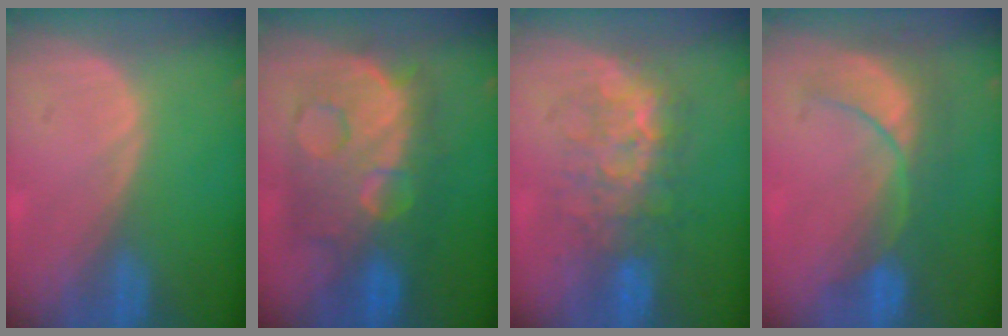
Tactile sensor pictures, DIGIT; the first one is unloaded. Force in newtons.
{"total": 12.3, "press": 12.2, "slide": 1.2}
{"total": 7.7, "press": 7.5, "slide": 1.4}
{"total": 7.8, "press": 7.5, "slide": 1.9}